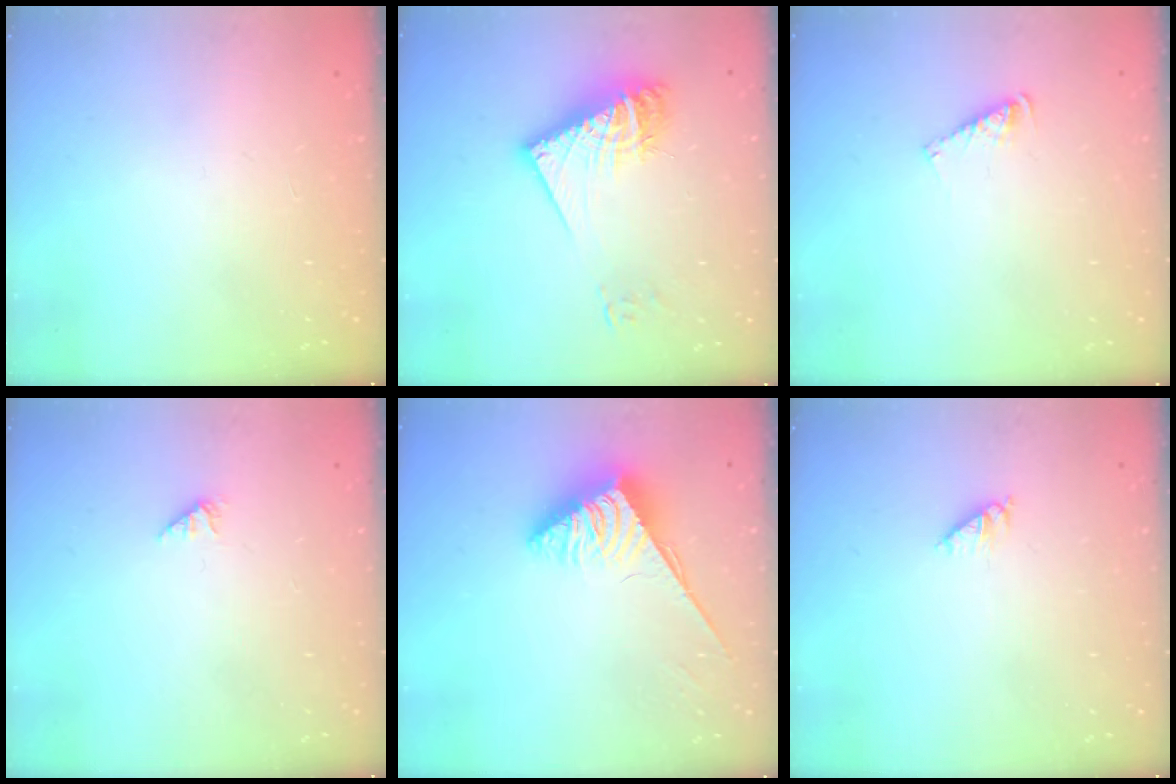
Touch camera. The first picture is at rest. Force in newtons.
{"total": 15.1, "press": 15.0, "slide": 1.6}
{"total": 4.5, "press": 4.5, "slide": 0.2}
{"total": 1.0, "press": 1.0, "slide": 0.2}
{"total": 3.8, "press": 3.8, "slide": 0.6}
{"total": 2.8, "press": 2.8, "slide": 0.5}